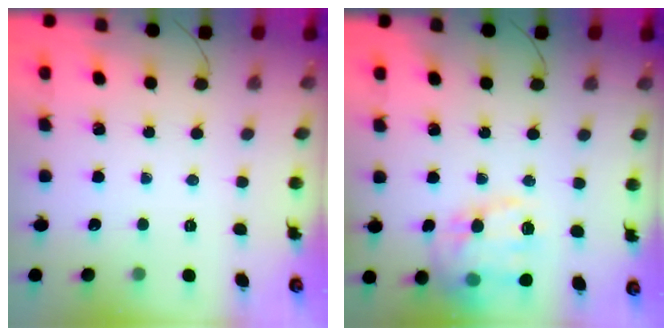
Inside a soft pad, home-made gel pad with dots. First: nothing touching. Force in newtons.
{"total": 17.5, "press": 17.4, "slide": 1.3}